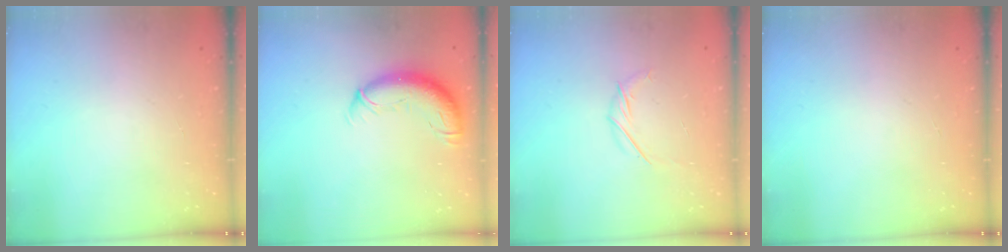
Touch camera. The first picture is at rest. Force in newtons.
{"total": 11.5, "press": 11.2, "slide": 2.8}
{"total": 4.8, "press": 4.7, "slide": 1.1}
{"total": 0.0}